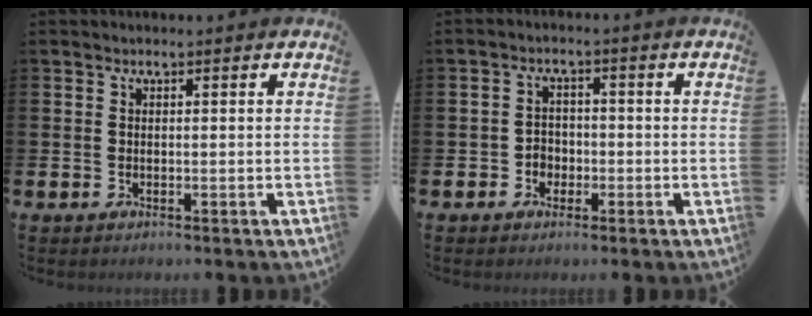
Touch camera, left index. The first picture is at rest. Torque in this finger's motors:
{"motor_torque": [0.00, 0.18, 0.07, 0.00]}